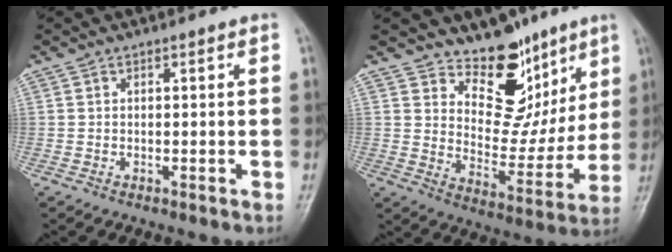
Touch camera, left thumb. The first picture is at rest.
{"total": 13.8, "force": [9.4, 8.2, 5.7], "torque": [-0.021, -0.064, 0.157]}